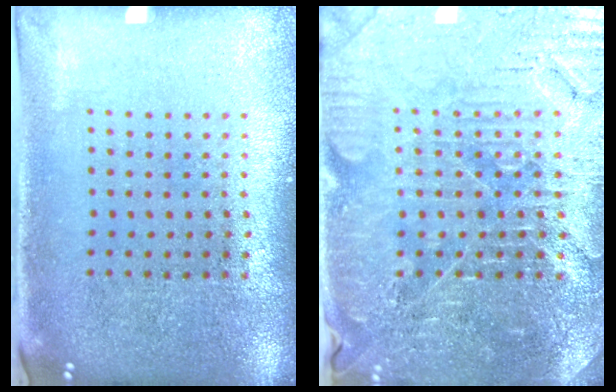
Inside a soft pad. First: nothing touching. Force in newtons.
{"total": 4.1, "press": 4.0, "slide": 0.9}